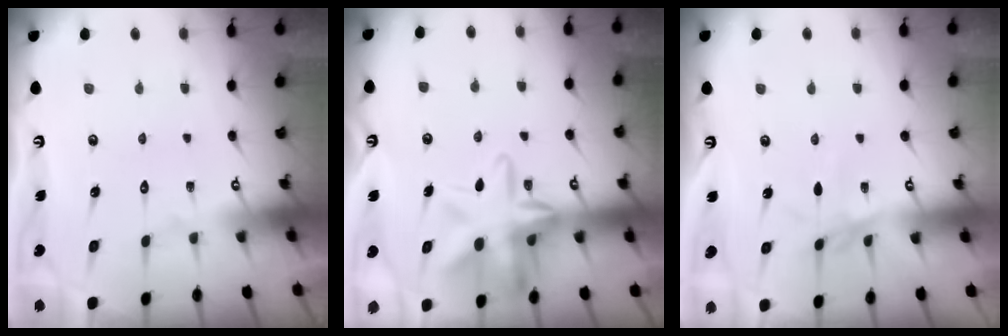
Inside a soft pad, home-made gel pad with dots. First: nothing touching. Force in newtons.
{"total": 14.3, "press": 14.2, "slide": 1.3}
{"total": 2.9, "press": 2.8, "slide": 0.5}